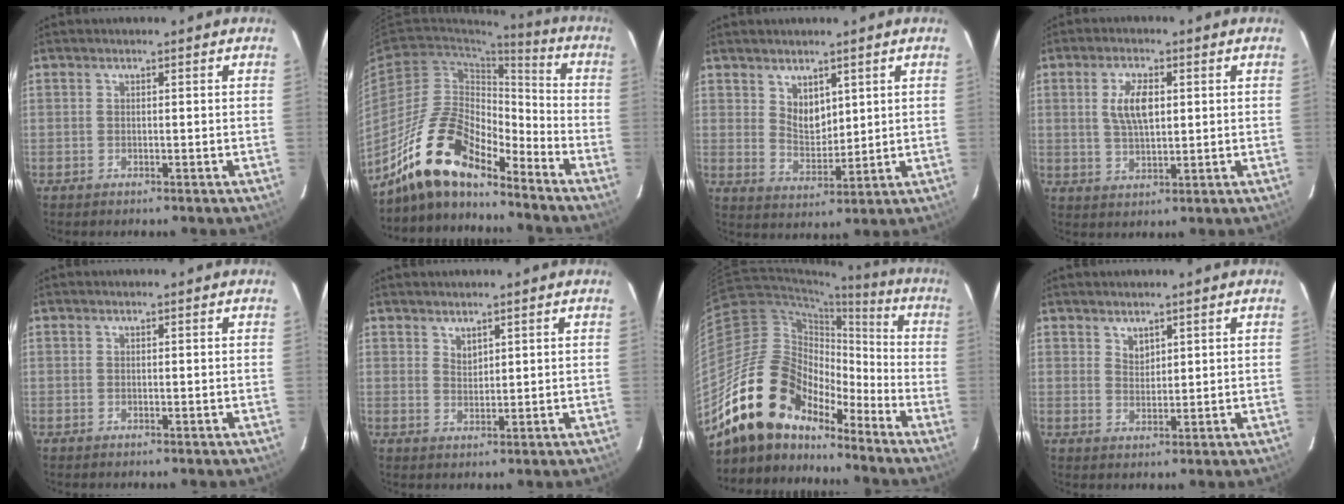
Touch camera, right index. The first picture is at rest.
{"total": 16.1, "force": [-13.0, 5.1, 8.1], "torque": [-0.158, 0.004, -0.250]}
{"total": 5.3, "force": [3.2, 3.2, 2.7], "torque": [-0.038, -0.001, 0.065]}
{"total": 6.4, "force": [1.5, 2.7, 5.6], "torque": [-0.106, 0.004, 0.031]}
{"total": 0.0}
{"total": 1.9, "force": [1.7, 0.7, 0.5], "torque": [-0.007, 0.001, 0.032]}
{"total": 19.2, "force": [-14.4, 9.6, 8.2], "torque": [-0.156, 0.016, -0.254]}
{"total": 2.2, "force": [1.8, 1.1, 0.7], "torque": [-0.008, 0.000, 0.035]}